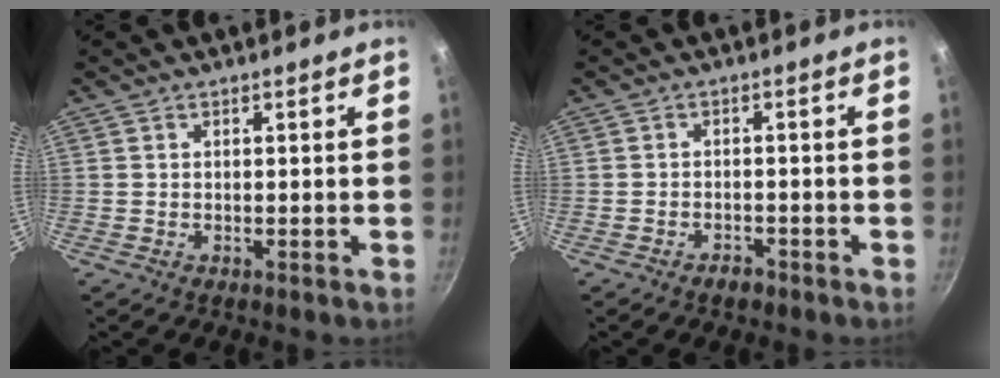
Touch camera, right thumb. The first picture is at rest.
{"total": 2.1, "force": [-1.6, 1.0, 0.8], "torque": [-0.009, 0.019, -0.020]}